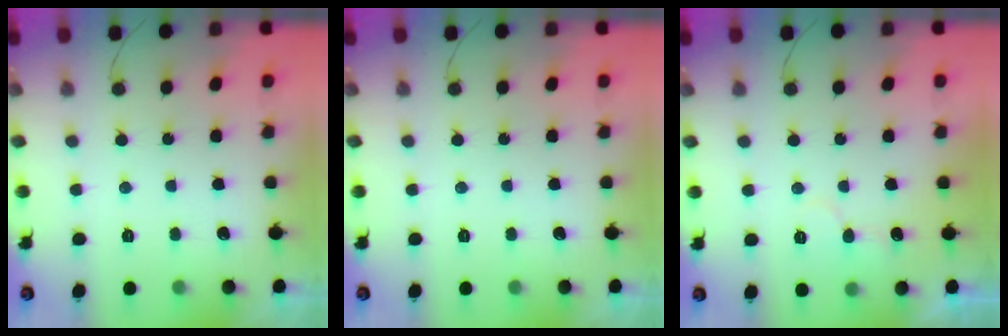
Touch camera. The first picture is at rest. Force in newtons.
{"total": 0.0}
{"total": 7.2, "press": 7.2, "slide": 0.5}